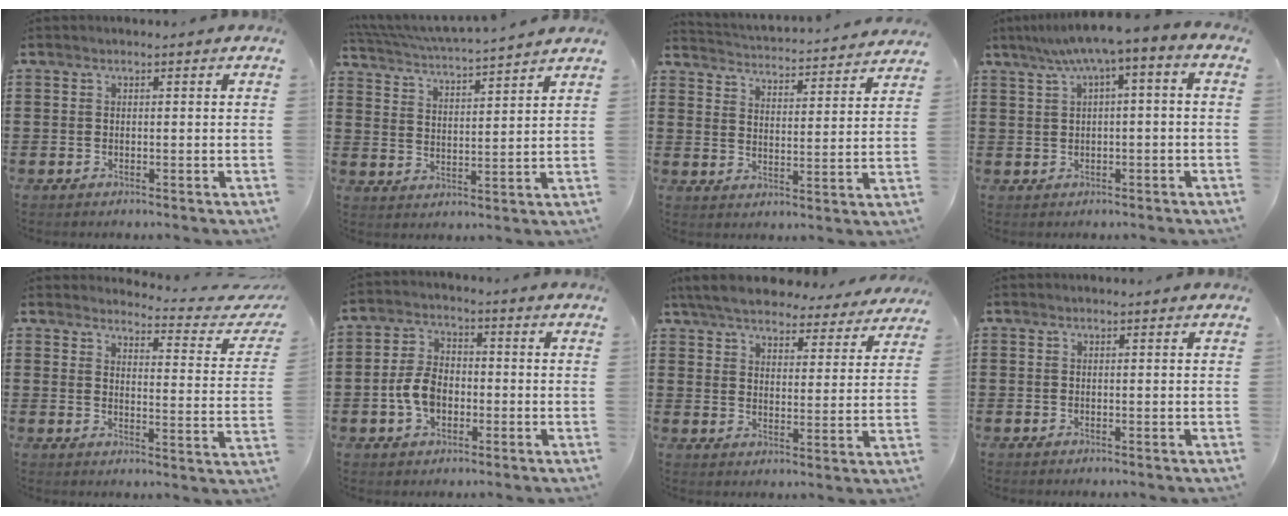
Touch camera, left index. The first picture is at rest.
{"total": 4.8, "force": [4.6, -0.4, 1.3], "torque": [-0.048, -0.032, 0.076]}
{"total": 3.3, "force": [3.2, -0.3, -0.2], "torque": [-0.018, -0.035, 0.048]}
{"total": 4.3, "force": [0.7, 0.8, 4.1], "torque": [-0.081, 0.000, 0.006]}
{"total": 3.5, "force": [3.3, 0.2, 1.1], "torque": [-0.026, -0.031, 0.047]}
{"total": 6.4, "force": [-1.5, 4.3, 4.6], "torque": [-0.117, 0.002, -0.036]}
{"total": 6.6, "force": [6.3, 0.8, 1.8], "torque": [-0.064, -0.032, 0.112]}
{"total": 0.0}